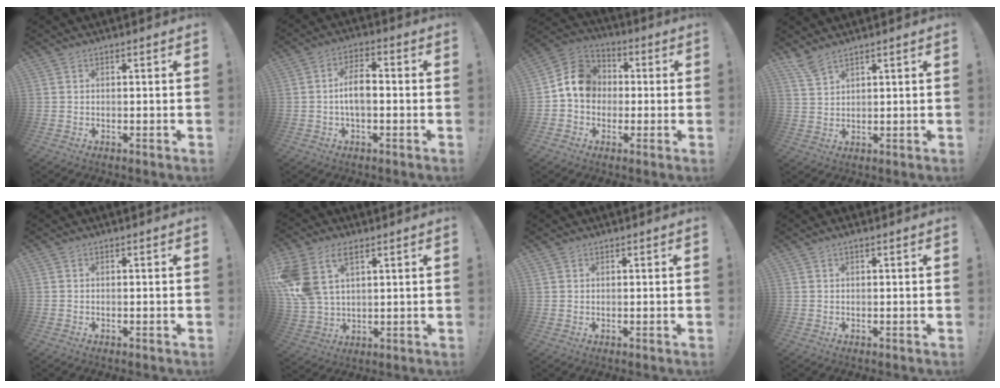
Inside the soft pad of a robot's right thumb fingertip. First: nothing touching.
{"total": 7.8, "force": [-0.8, 3.6, 6.9], "torque": [-0.125, 0.006, -0.017]}
{"total": 11.2, "force": [0.3, 9.8, 5.4], "torque": [-0.071, 0.022, 0.015]}
{"total": 4.5, "force": [3.8, 0.9, 2.3], "torque": [-0.050, -0.020, 0.070]}
{"total": 0.0}
{"total": 13.7, "force": [6.4, 8.4, 8.8], "torque": [-0.189, -0.024, 0.123]}
{"total": 1.2, "force": [0.9, 0.7, 0.2], "torque": [0.001, -0.001, 0.017]}
{"total": 0.8, "force": [0.5, 0.0, 0.7], "torque": [-0.018, 0.003, 0.009]}